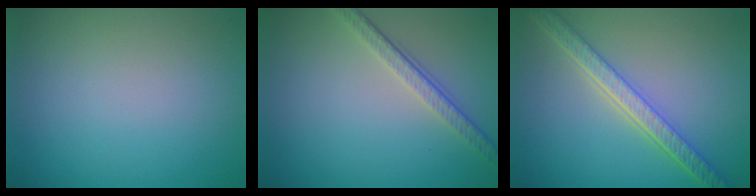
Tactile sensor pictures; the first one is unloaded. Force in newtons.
{"total": 3.6, "press": 2.5, "slide": 2.6}
{"total": 5.4, "press": 4.3, "slide": 3.2}